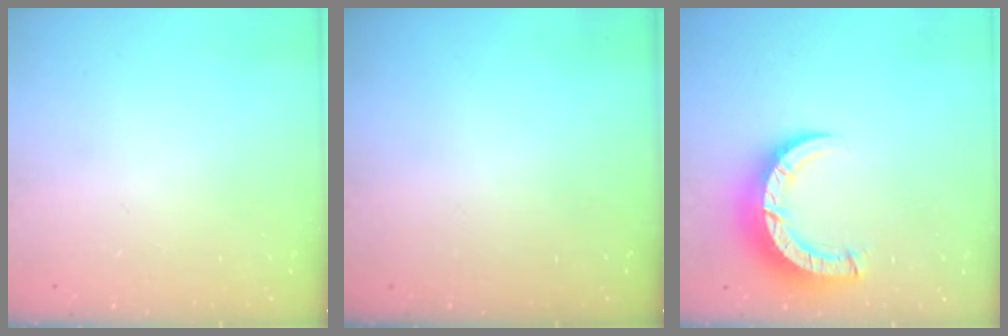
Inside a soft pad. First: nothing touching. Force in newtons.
{"total": 0.0}
{"total": 8.7, "press": 8.7, "slide": 1.1}